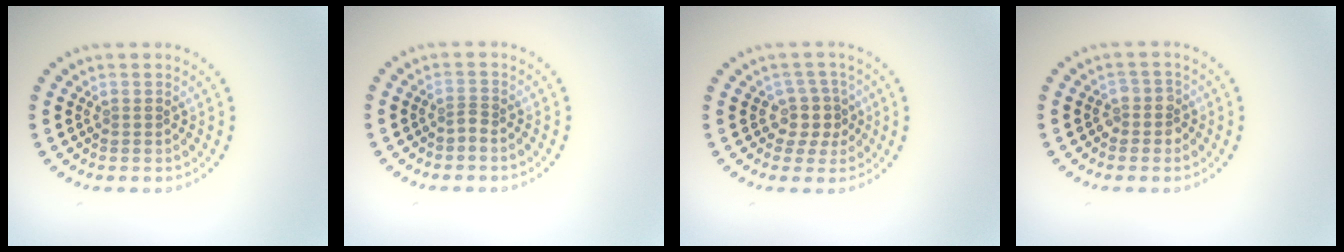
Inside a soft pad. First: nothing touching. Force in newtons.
{"total": 0.5, "press": 0.3, "slide": 0.4}
{"total": 2.5, "press": 1.9, "slide": 1.6}
{"total": 1.7, "press": 1.5, "slide": 0.8}